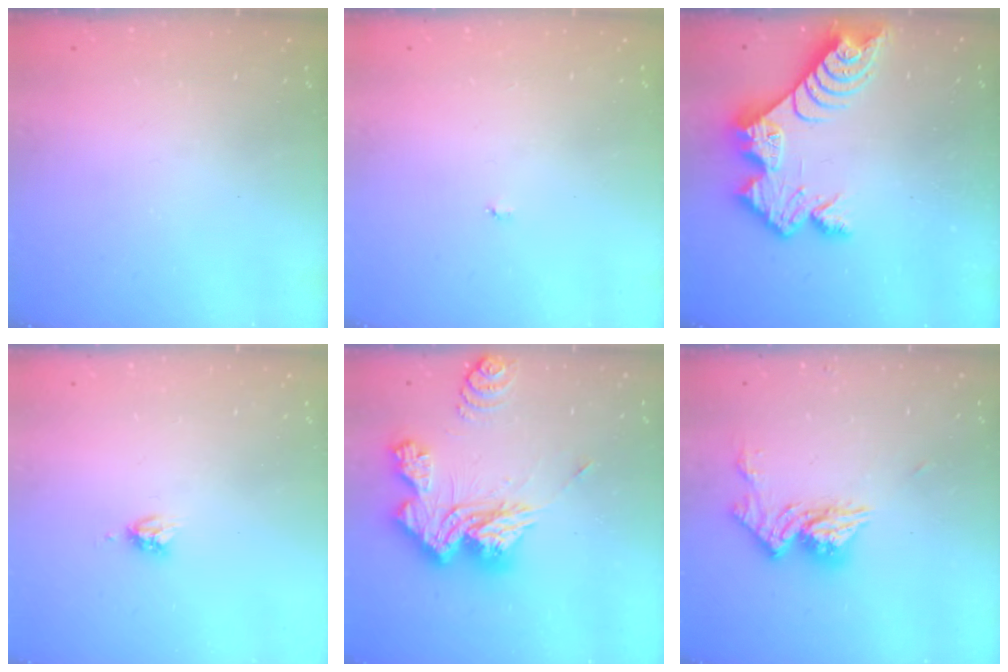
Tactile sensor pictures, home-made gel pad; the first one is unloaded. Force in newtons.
{"total": 2.9, "press": 2.9, "slide": 0.3}
{"total": 12.1, "press": 12.1, "slide": 0.8}
{"total": 4.2, "press": 4.2, "slide": 0.1}
{"total": 20.4, "press": 20.3, "slide": 1.9}
{"total": 11.7, "press": 11.7, "slide": 0.8}